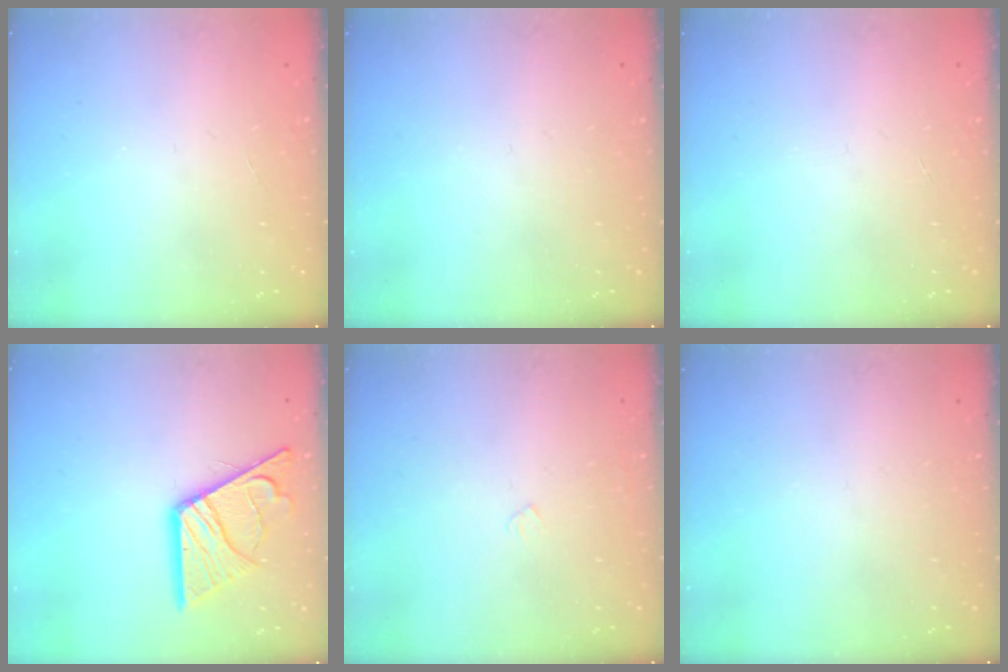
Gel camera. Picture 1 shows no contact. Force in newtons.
{"total": 0.0}
{"total": 0.0}
{"total": 15.9, "press": 15.8, "slide": 1.6}
{"total": 2.4, "press": 2.4, "slide": 0.3}
{"total": 0.0}